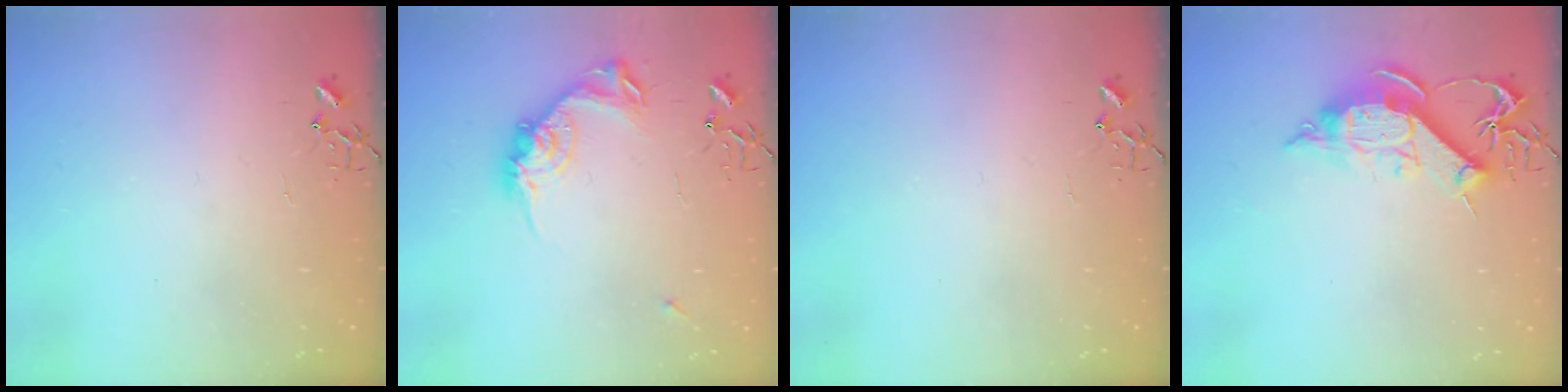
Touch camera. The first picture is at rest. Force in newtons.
{"total": 14.1, "press": 14.1, "slide": 0.3}
{"total": 0.0}
{"total": 12.0, "press": 12.0, "slide": 1.3}